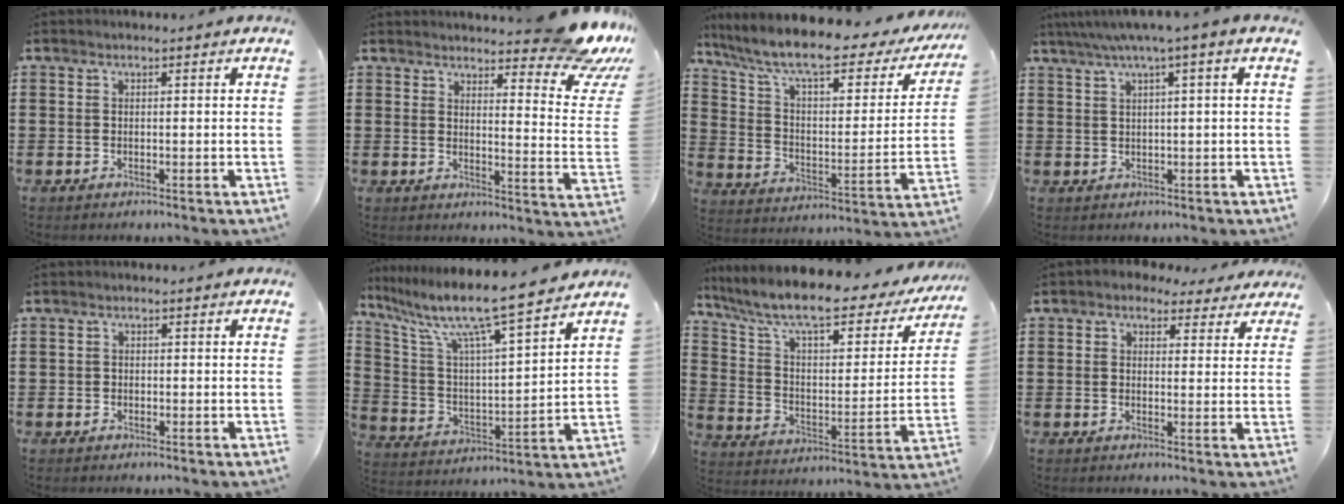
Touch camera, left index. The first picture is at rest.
{"total": 9.0, "force": [7.5, 1.2, 4.8], "torque": [-0.069, -0.050, 0.127]}
{"total": 10.3, "force": [7.9, 1.8, 6.4], "torque": [-0.156, -0.045, 0.131]}
{"total": 2.7, "force": [1.0, -0.2, 2.5], "torque": [-0.050, -0.001, 0.015]}
{"total": 0.8, "force": [-0.3, 0.8, 0.1], "torque": [-0.005, 0.004, -0.008]}
{"total": 10.8, "force": [8.9, 0.3, 6.1], "torque": [-0.146, -0.065, 0.141]}
{"total": 9.9, "force": [7.8, 1.8, 5.9], "torque": [-0.146, -0.045, 0.129]}
{"total": 2.7, "force": [2.1, 1.6, 0.7], "torque": [-0.016, 0.003, 0.036]}